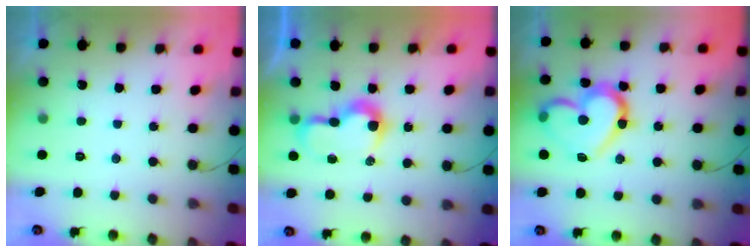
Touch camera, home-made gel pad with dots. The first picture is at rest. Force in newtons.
{"total": 8.7, "press": 8.7, "slide": 0.3}
{"total": 17.2, "press": 17.2, "slide": 1.2}